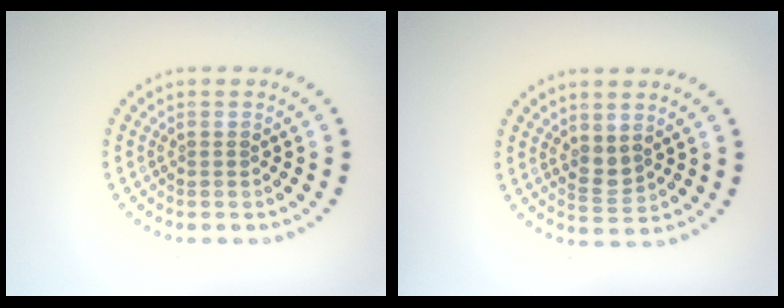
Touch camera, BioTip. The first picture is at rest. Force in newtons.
{"total": 1.7, "press": 1.5, "slide": 0.8}